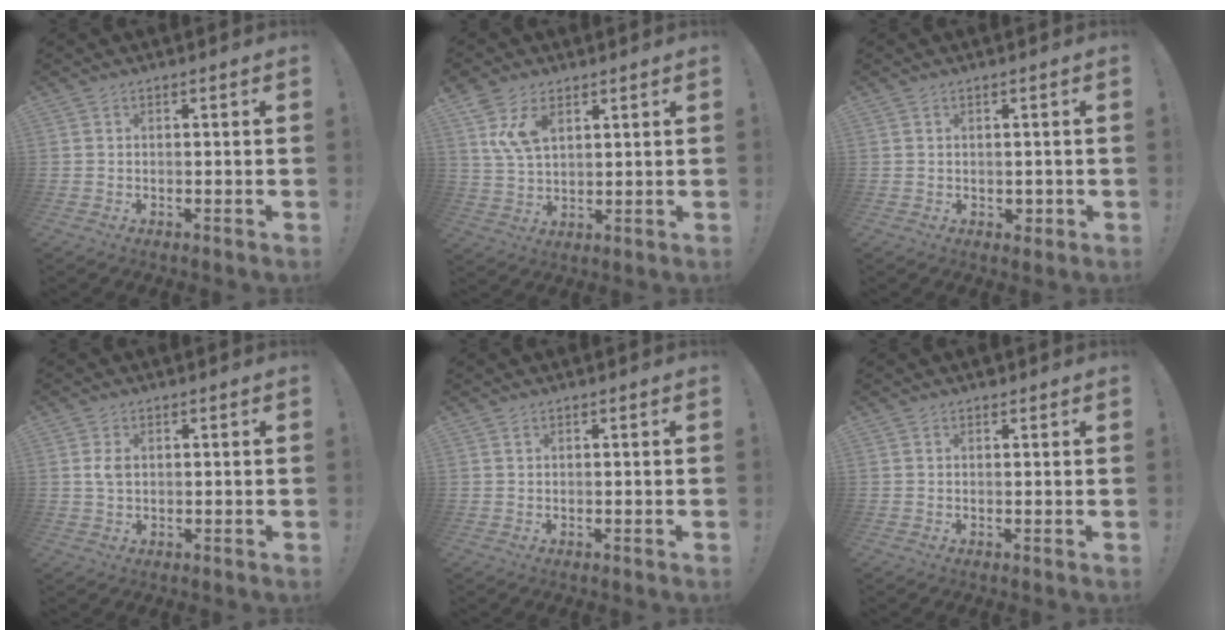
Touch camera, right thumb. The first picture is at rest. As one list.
[{"total": 9.8, "force": [4.8, 5.7, 6.4], "torque": [-0.122, -0.007, 0.093]}, {"total": 1.8, "force": [0.1, 1.6, 0.9], "torque": [-0.003, -0.001, 0.001]}, {"total": 3.0, "force": [0.7, 1.9, 2.2], "torque": [-0.027, -0.002, 0.010]}, {"total": 0.7, "force": [0.6, 0.3, 0.3], "torque": [0.002, -0.002, 0.009]}, {"total": 0.7, "force": [0.6, 0.4, 0.1], "torque": [0.005, -0.003, 0.011]}]